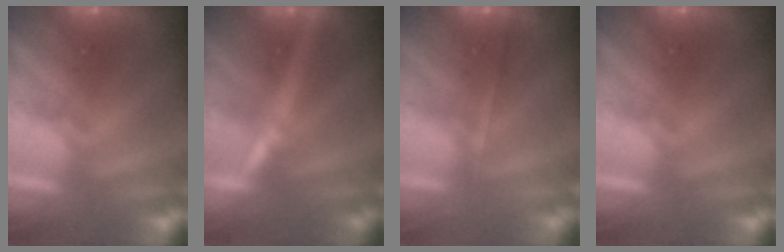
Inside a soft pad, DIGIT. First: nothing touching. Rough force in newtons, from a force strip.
{"total": 2.5}
{"total": 1.7}
{"total": 0.0}